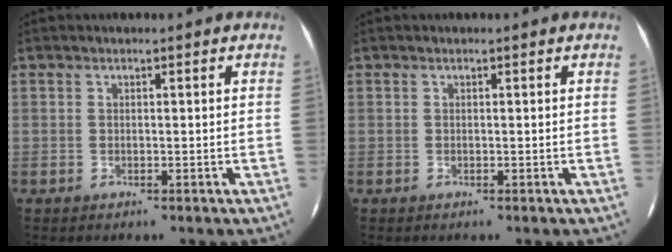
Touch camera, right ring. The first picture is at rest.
{"total": 0.0}